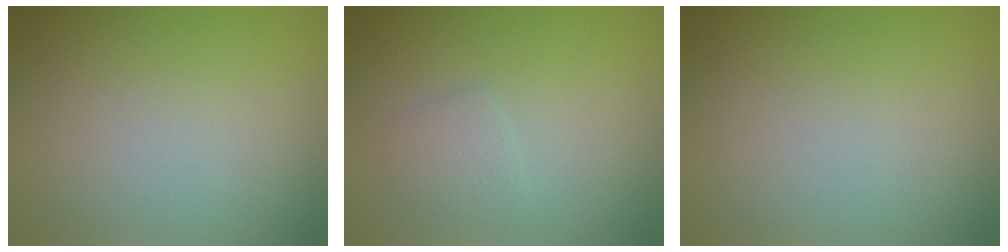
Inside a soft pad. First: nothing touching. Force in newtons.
{"total": 1.4, "press": 1.4, "slide": 0.1}
{"total": 0.0}